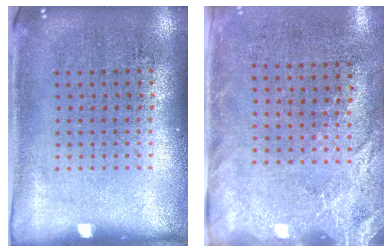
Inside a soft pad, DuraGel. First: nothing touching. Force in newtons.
{"total": 2.6, "press": 2.1, "slide": 1.5}